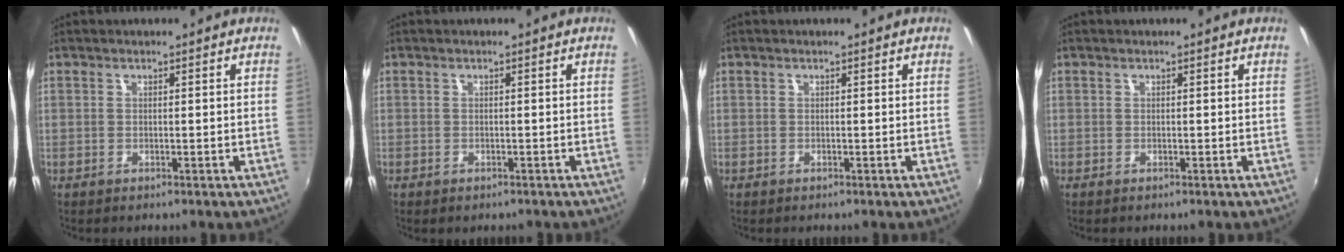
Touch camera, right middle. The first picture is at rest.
{"total": 0.9, "force": [-0.7, 0.5, 0.3], "torque": [-0.009, -0.003, -0.010]}
{"total": 0.0}
{"total": 0.0}